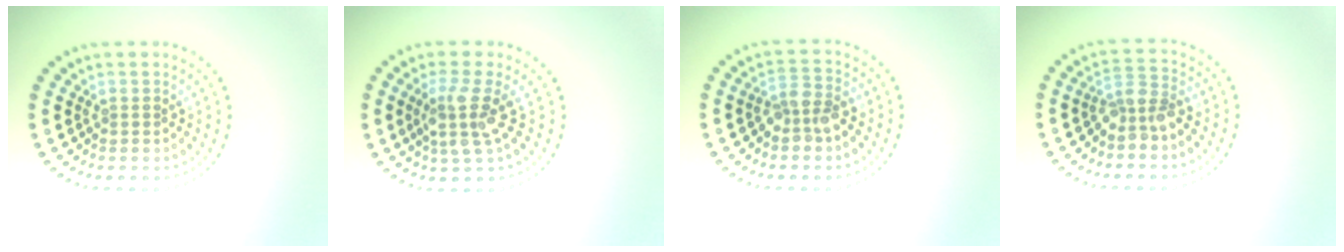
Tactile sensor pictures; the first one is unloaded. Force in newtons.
{"total": 3.2, "press": 2.4, "slide": 2.1}
{"total": 2.7, "press": 2.3, "slide": 1.4}
{"total": 2.8, "press": 2.2, "slide": 1.7}